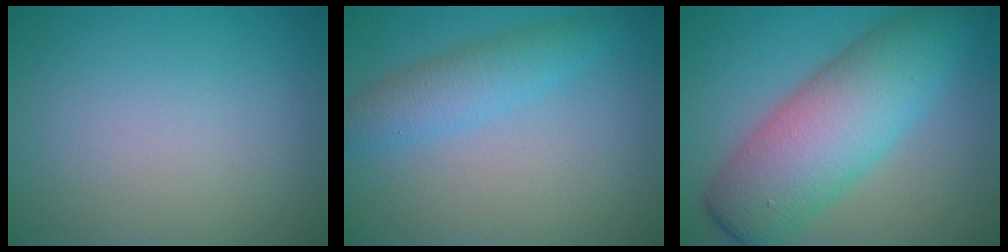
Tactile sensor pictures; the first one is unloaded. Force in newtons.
{"total": 3.2, "press": 3.2, "slide": 0.1}
{"total": 9.5, "press": 9.5, "slide": 0.3}